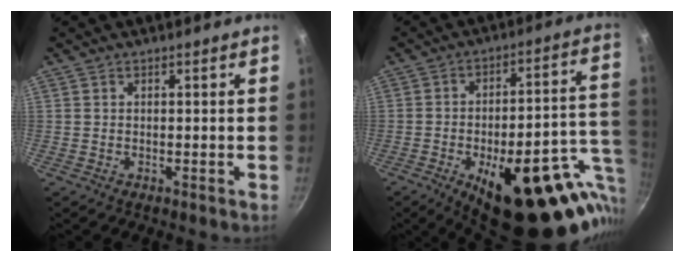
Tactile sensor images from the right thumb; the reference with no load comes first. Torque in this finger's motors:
{"motor_torque": [3.17, 1.84, 1.96, -0.81, 0.46]}